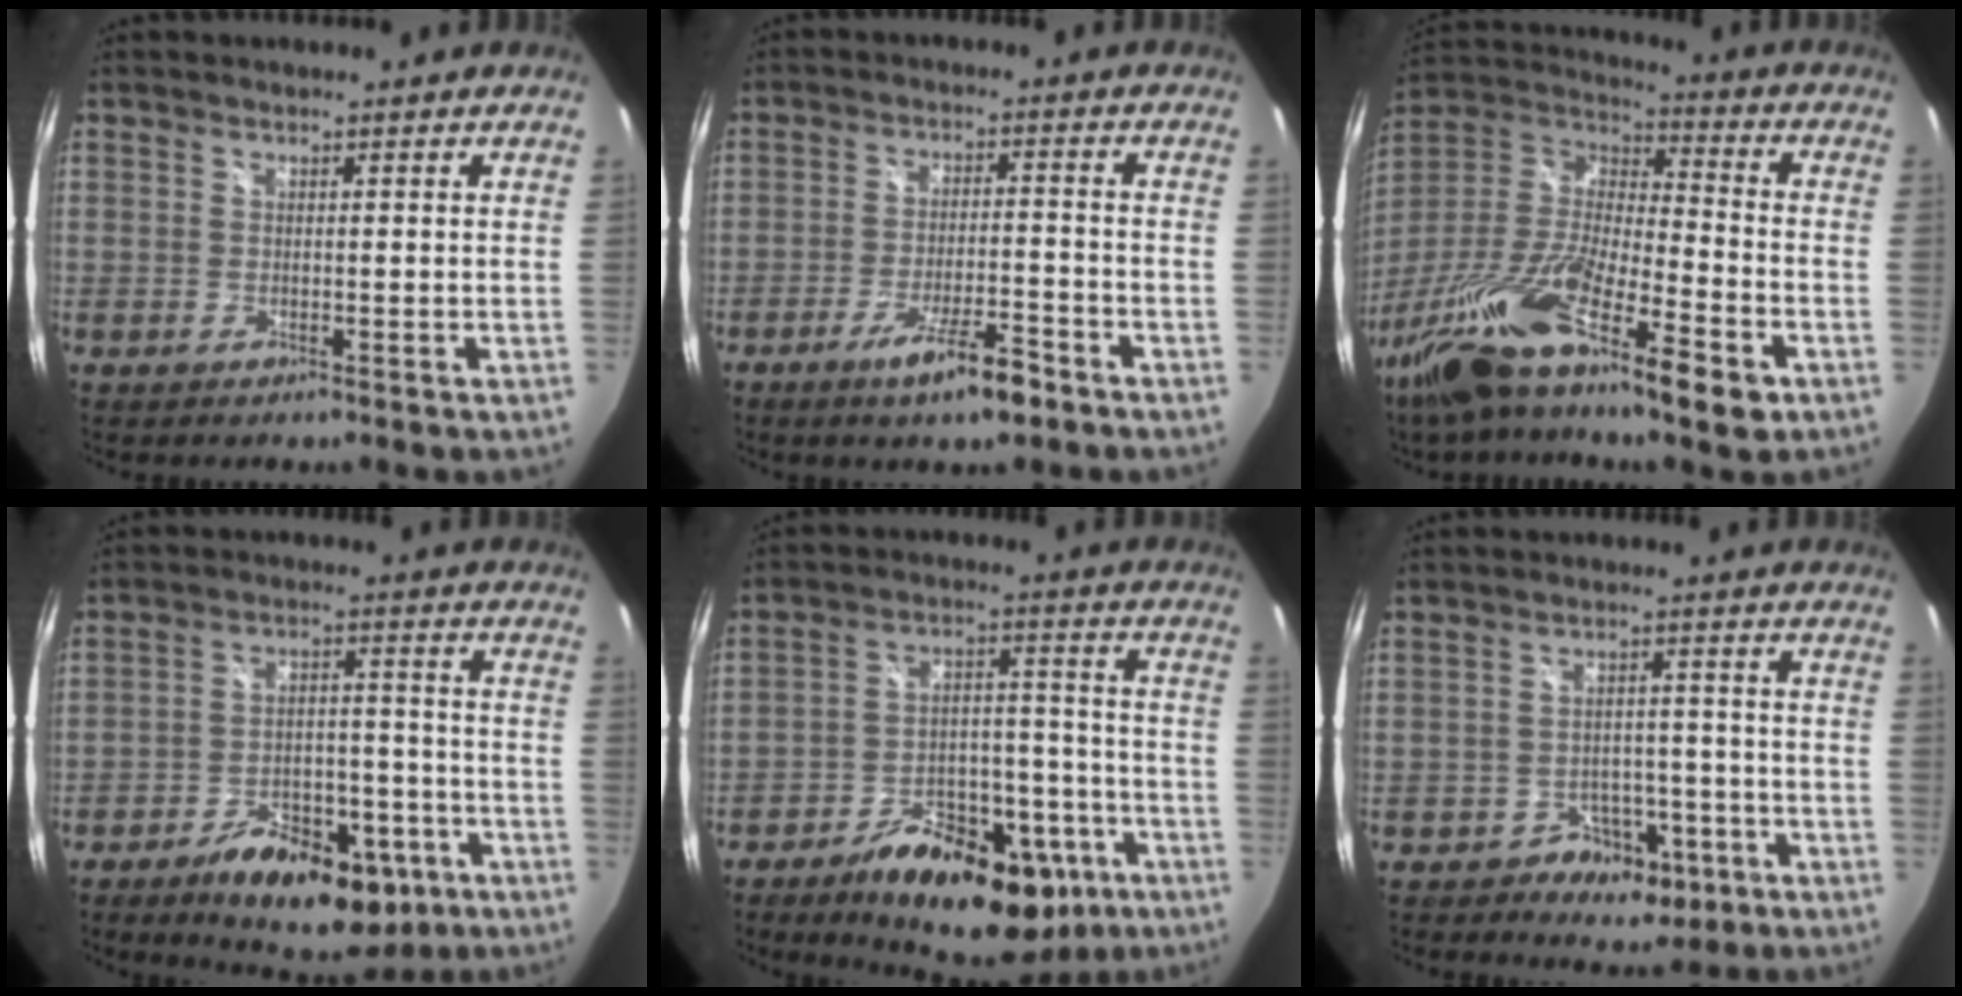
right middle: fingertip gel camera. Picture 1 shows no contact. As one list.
[{"total": 8.2, "force": [-5.4, 1.5, 6.0], "torque": [-0.117, -0.009, -0.087]}, {"total": 23.3, "force": [-13.6, 5.5, 18.0], "torque": [-0.345, -0.038, -0.252]}, {"total": 16.9, "force": [-10.0, 8.4, 10.7], "torque": [-0.178, 0.009, -0.135]}, {"total": 21.4, "force": [-13.0, 10.6, 13.4], "torque": [-0.205, 0.015, -0.175]}, {"total": 6.8, "force": [-4.0, 5.1, 2.2], "torque": [-0.045, 0.018, -0.047]}]